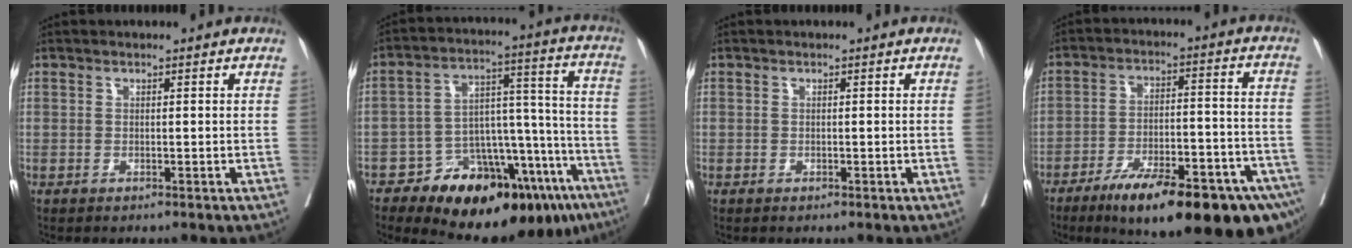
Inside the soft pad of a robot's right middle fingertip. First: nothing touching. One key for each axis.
{"total": 22.0, "fx": -14.5, "fy": 7.9, "fz": 14.7, "tx": -0.124, "ty": 0.058, "tz": -0.207}
{"total": 0.0}
{"total": 22.6, "fx": -15.1, "fy": 4.7, "fz": 16.2, "tx": -0.167, "ty": 0.012, "tz": -0.224}